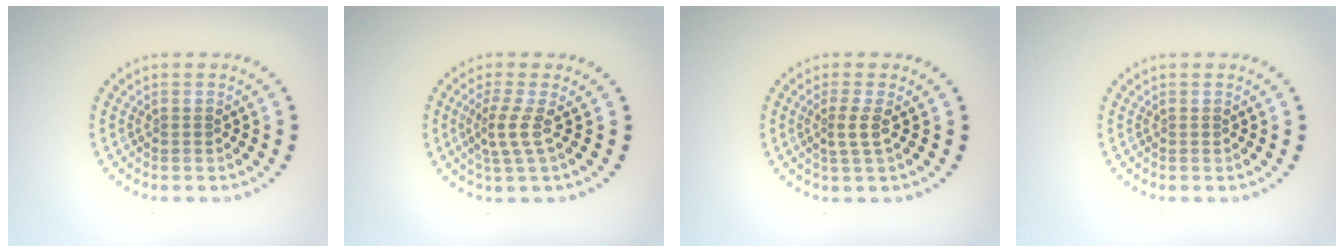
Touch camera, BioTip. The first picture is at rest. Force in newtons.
{"total": 2.3, "press": 1.5, "slide": 1.7}
{"total": 1.7, "press": 1.1, "slide": 1.3}
{"total": 0.0}